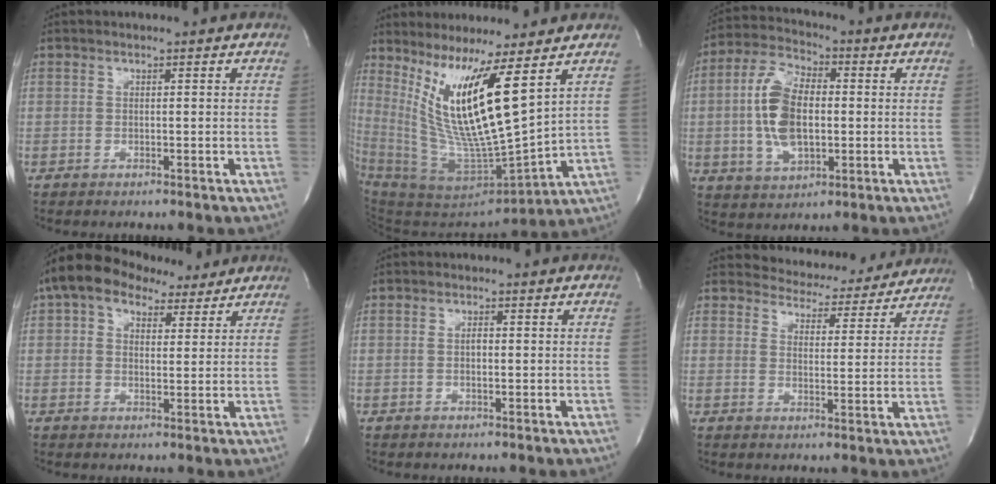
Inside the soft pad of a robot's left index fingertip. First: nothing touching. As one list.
[{"total": 14.9, "force": [7.2, 0.1, 13.1], "torque": [-0.264, -0.033, 0.144]}, {"total": 11.6, "force": [-0.3, 5.8, 10.1], "torque": [-0.217, 0.011, -0.002]}, {"total": 9.4, "force": [6.2, 5.0, 4.9], "torque": [-0.084, 0.039, 0.103]}, {"total": 1.7, "force": [-0.1, 0.6, 1.6], "torque": [-0.033, 0.002, 0.000]}, {"total": 10.9, "force": [10.4, 3.1, 0.6], "torque": [0.006, -0.004, 0.121]}]